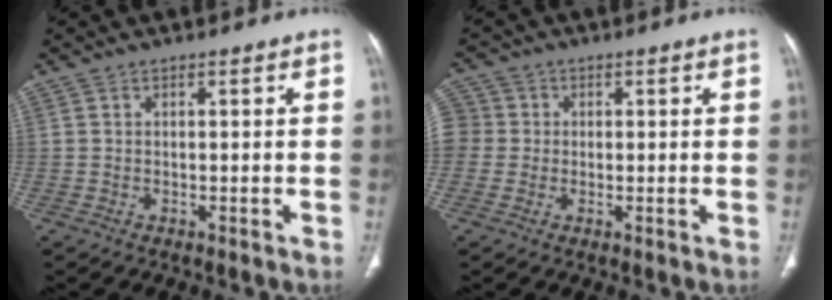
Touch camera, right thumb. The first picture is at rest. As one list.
[{"total": 7.4, "force": [0.4, 7.0, 2.3], "torque": [-0.051, 0.022, 0.008]}]